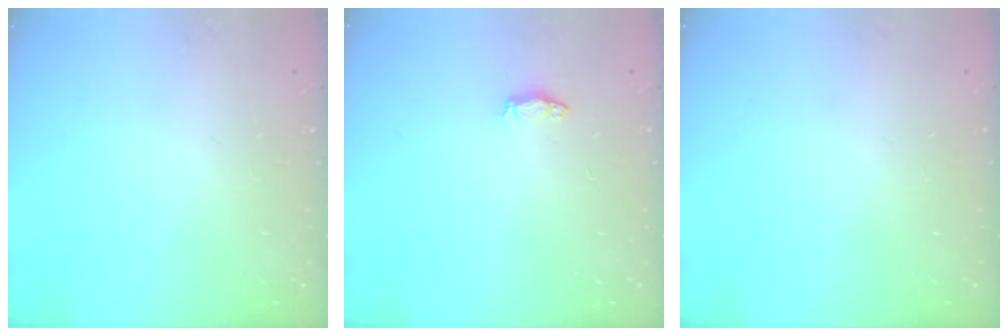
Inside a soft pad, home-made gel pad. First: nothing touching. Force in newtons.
{"total": 3.0, "press": 2.9, "slide": 0.4}
{"total": 0.0}